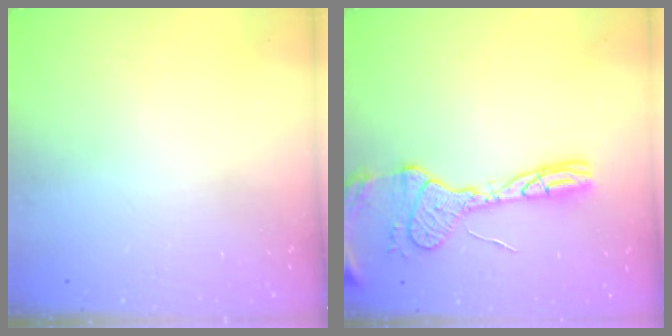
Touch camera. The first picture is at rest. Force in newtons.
{"total": 14.2, "press": 14.2, "slide": 1.3}